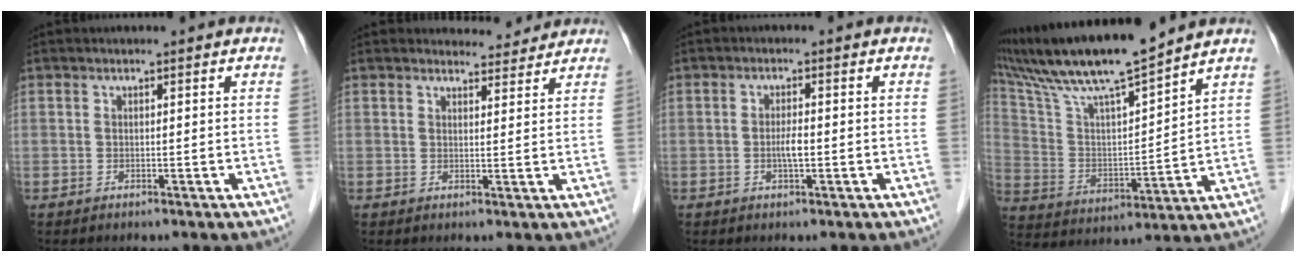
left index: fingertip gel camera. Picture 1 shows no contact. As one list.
[{"total": 4.2, "force": [4.0, 1.1, 0.0], "torque": [0.001, 0.001, 0.047]}, {"total": 2.2, "force": [-0.6, 0.4, 2.0], "torque": [-0.040, -0.001, -0.011]}, {"total": 16.4, "force": [14.0, 0.2, 8.4], "torque": [-0.160, 0.005, 0.258]}]